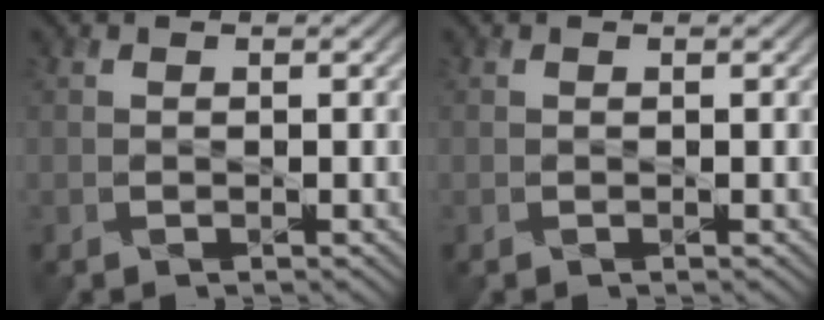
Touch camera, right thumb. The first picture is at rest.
{"total": 0.0}